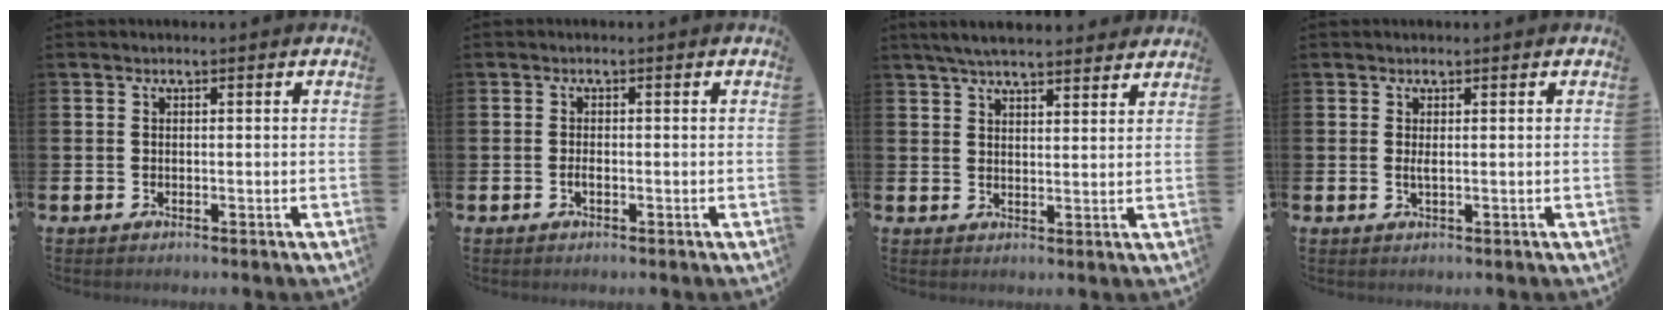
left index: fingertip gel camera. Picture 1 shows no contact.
{"total": 0.9, "force": [-0.4, 0.4, 0.7], "torque": [-0.022, 0.003, -0.006]}
{"total": 5.2, "force": [4.9, 0.8, 1.4], "torque": [-0.040, -0.016, 0.090]}
{"total": 0.8, "force": [0.1, 0.1, 0.8], "torque": [-0.023, 0.003, 0.003]}